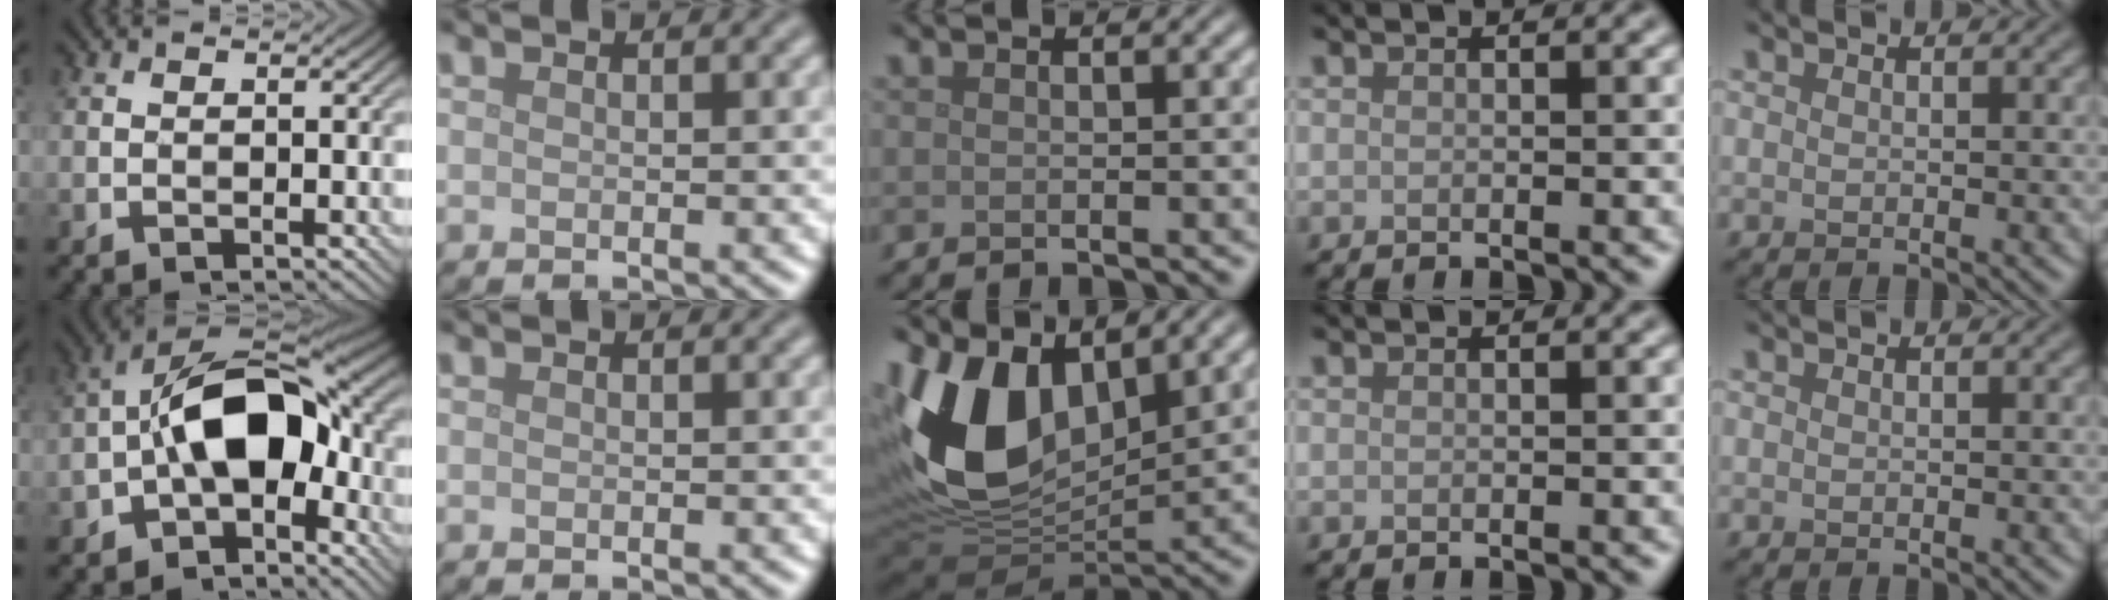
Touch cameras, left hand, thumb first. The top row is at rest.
{"thumb": {"total": 12.7, "force": [-2.5, 7.0, 10.3], "torque": [-0.163, 0.021, -0.061]}, "middle": {"total": 12.3, "force": [3.3, 7.6, 9.0], "torque": [-0.200, -0.002, 0.056]}}